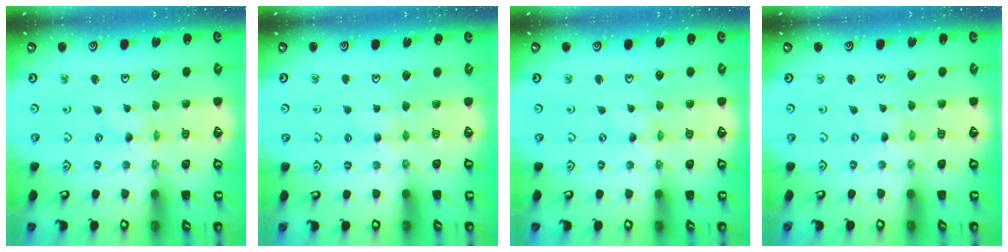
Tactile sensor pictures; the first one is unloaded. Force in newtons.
{"total": 4.5, "press": 4.5, "slide": 0.6}
{"total": 0.0}
{"total": 0.0}